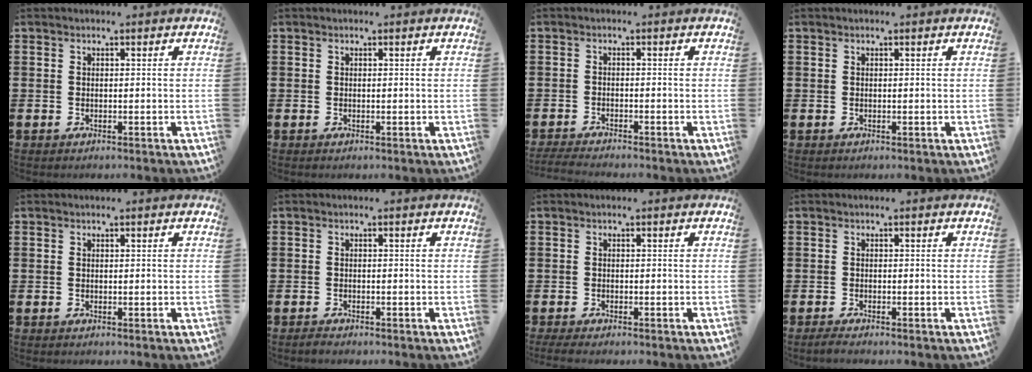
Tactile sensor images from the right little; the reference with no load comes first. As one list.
[{"total": 0.0}, {"total": 1.7, "force": [-1.6, -0.1, 0.4], "torque": [-0.007, 0.003, -0.032]}, {"total": 0.0}, {"total": 0.0}, {"total": 0.6, "force": [-0.5, 0.2, 0.2], "torque": [-0.006, -0.002, -0.011]}, {"total": 1.0, "force": [-0.7, 0.1, 0.7], "torque": [-0.011, -0.002, -0.014]}, {"total": 1.0, "force": [-0.7, 0.1, 0.7], "torque": [-0.012, -0.003, -0.014]}]